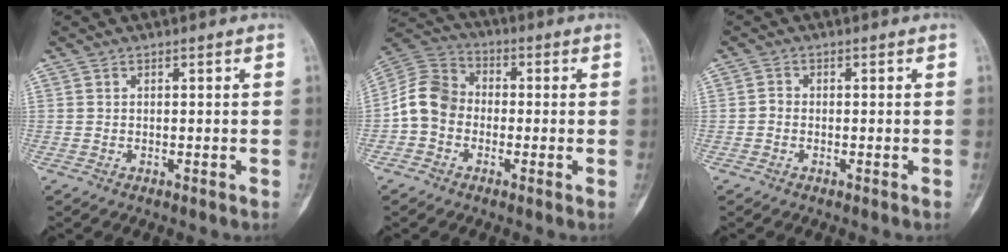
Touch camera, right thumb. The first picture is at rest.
{"total": 9.1, "force": [-1.9, 7.4, 4.9], "torque": [-0.081, 0.032, -0.053]}
{"total": 1.1, "force": [-0.4, 0.9, 0.6], "torque": [-0.007, 0.003, -0.012]}